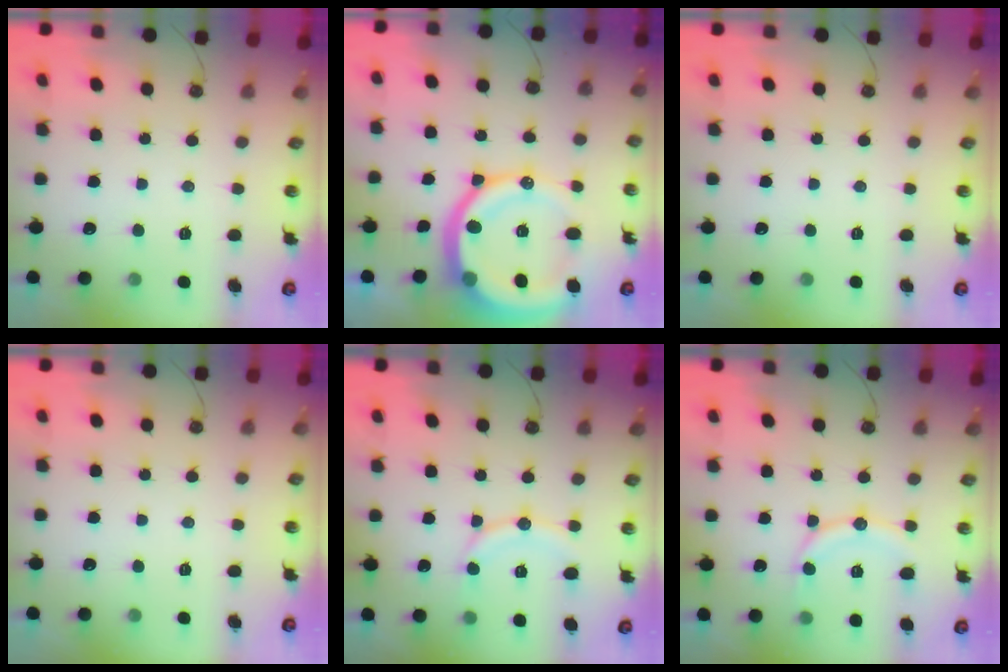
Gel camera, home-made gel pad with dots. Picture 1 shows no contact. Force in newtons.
{"total": 22.6, "press": 22.4, "slide": 2.8}
{"total": 0.0}
{"total": 0.0}
{"total": 10.8, "press": 10.8, "slide": 1.1}
{"total": 12.2, "press": 12.1, "slide": 1.2}